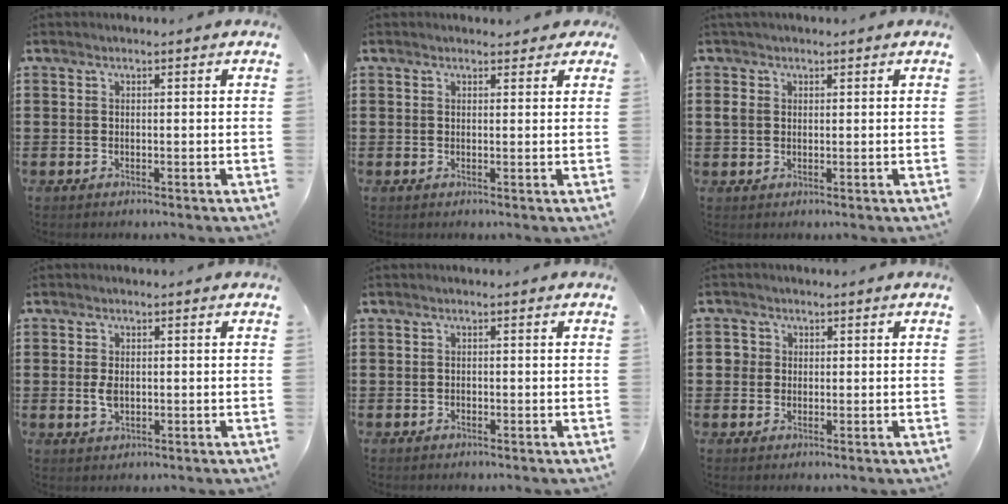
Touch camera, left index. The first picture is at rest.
{"total": 1.4, "force": [1.1, 0.6, 0.5], "torque": [-0.005, 0.002, 0.020]}
{"total": 1.8, "force": [0.6, 1.5, 0.9], "torque": [-0.022, 0.008, 0.011]}
{"total": 2.7, "force": [0.1, 1.5, 2.2], "torque": [-0.051, 0.001, -0.001]}
{"total": 0.6, "force": [-0.5, 0.3, 0.1], "torque": [-0.004, 0.001, -0.010]}
{"total": 2.3, "force": [0.3, 2.2, 0.5], "torque": [-0.020, 0.009, 0.003]}